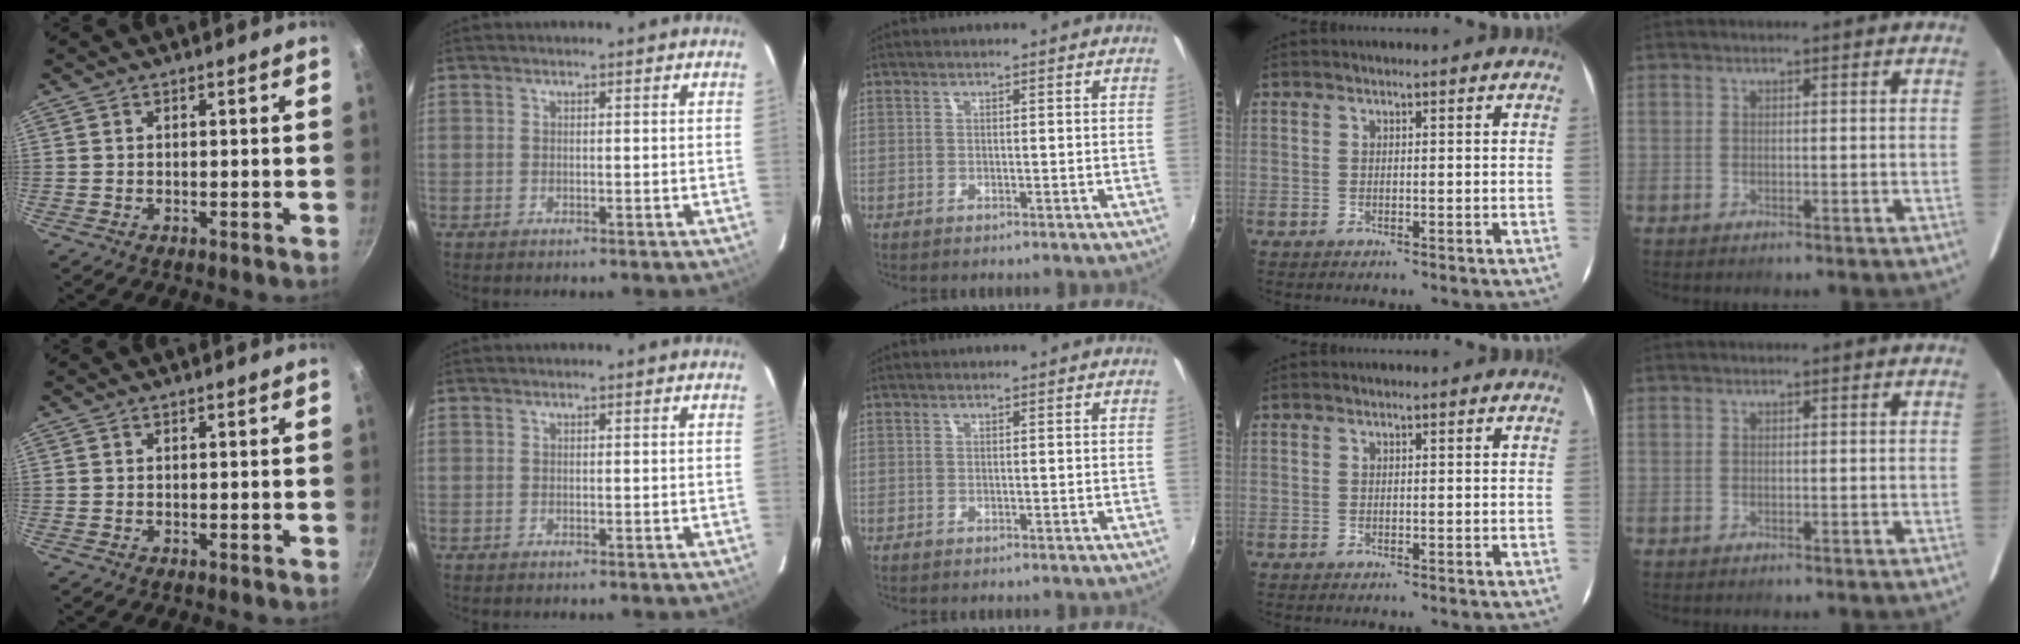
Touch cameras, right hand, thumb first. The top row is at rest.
{}